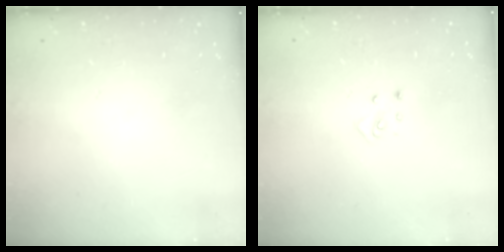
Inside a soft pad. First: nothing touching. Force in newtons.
{"total": 4.1, "press": 4.1, "slide": 0.4}